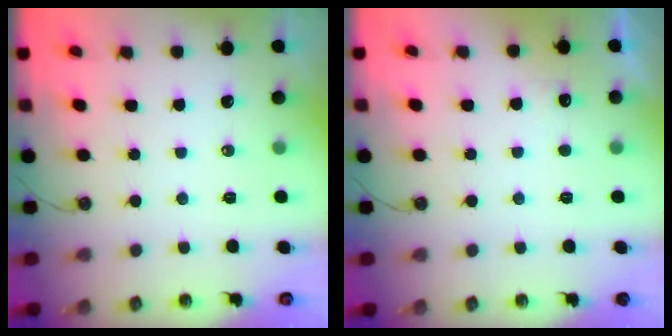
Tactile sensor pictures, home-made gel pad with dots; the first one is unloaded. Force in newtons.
{"total": 3.8, "press": 3.6, "slide": 1.1}